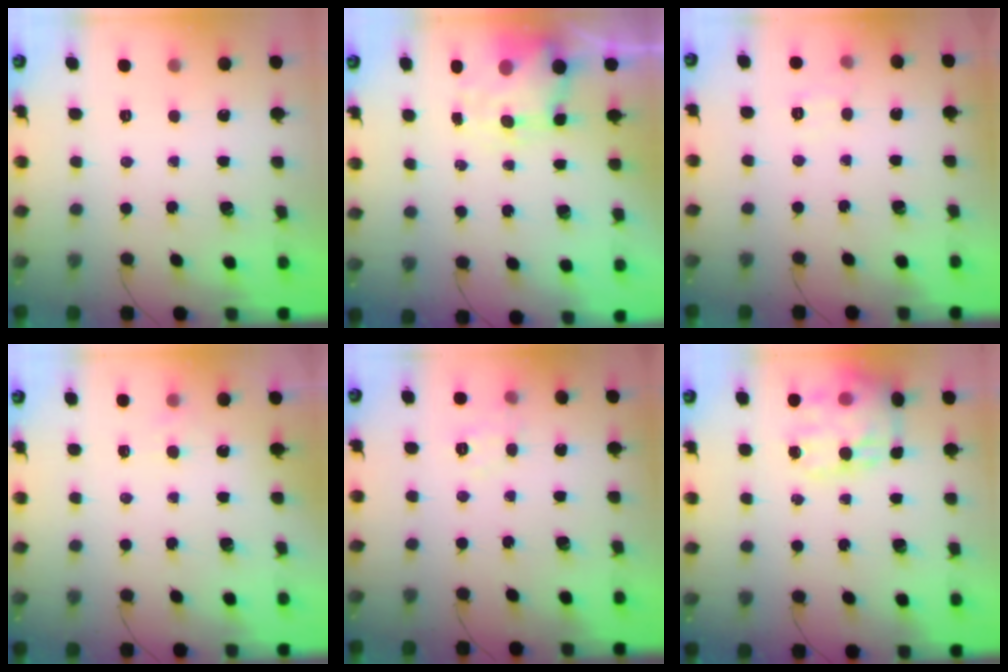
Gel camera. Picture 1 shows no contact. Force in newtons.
{"total": 5.7, "press": 5.6, "slide": 0.9}
{"total": 5.9, "press": 5.7, "slide": 1.2}
{"total": 3.3, "press": 3.1, "slide": 1.2}
{"total": 8.7, "press": 8.6, "slide": 1.4}
{"total": 15.6, "press": 15.4, "slide": 2.7}